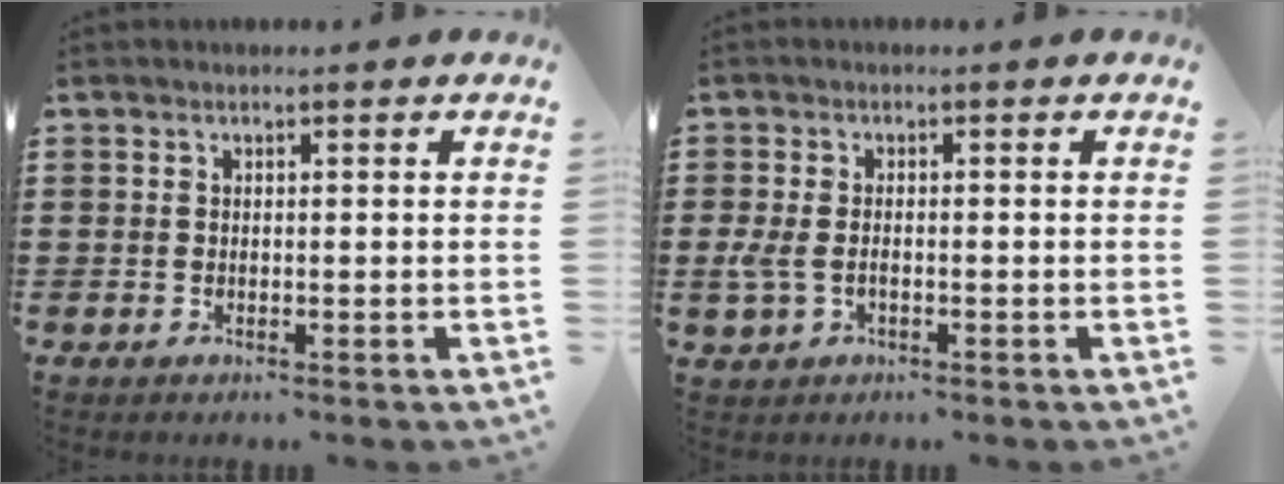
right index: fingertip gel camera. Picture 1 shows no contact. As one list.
[{"total": 2.8, "force": [-0.8, 1.7, 2.1], "torque": [-0.059, -0.005, -0.019]}]